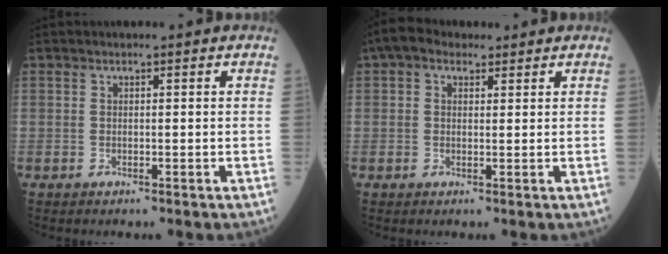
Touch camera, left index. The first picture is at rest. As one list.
[{"total": 4.0, "force": [2.3, 2.7, 1.8], "torque": [-0.040, 0.028, 0.041]}]